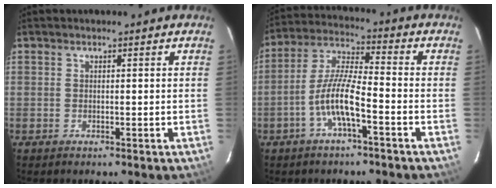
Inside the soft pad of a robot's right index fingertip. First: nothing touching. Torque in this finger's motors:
{"motor_torque": [0.39, -0.24, 0.66, 0.20]}